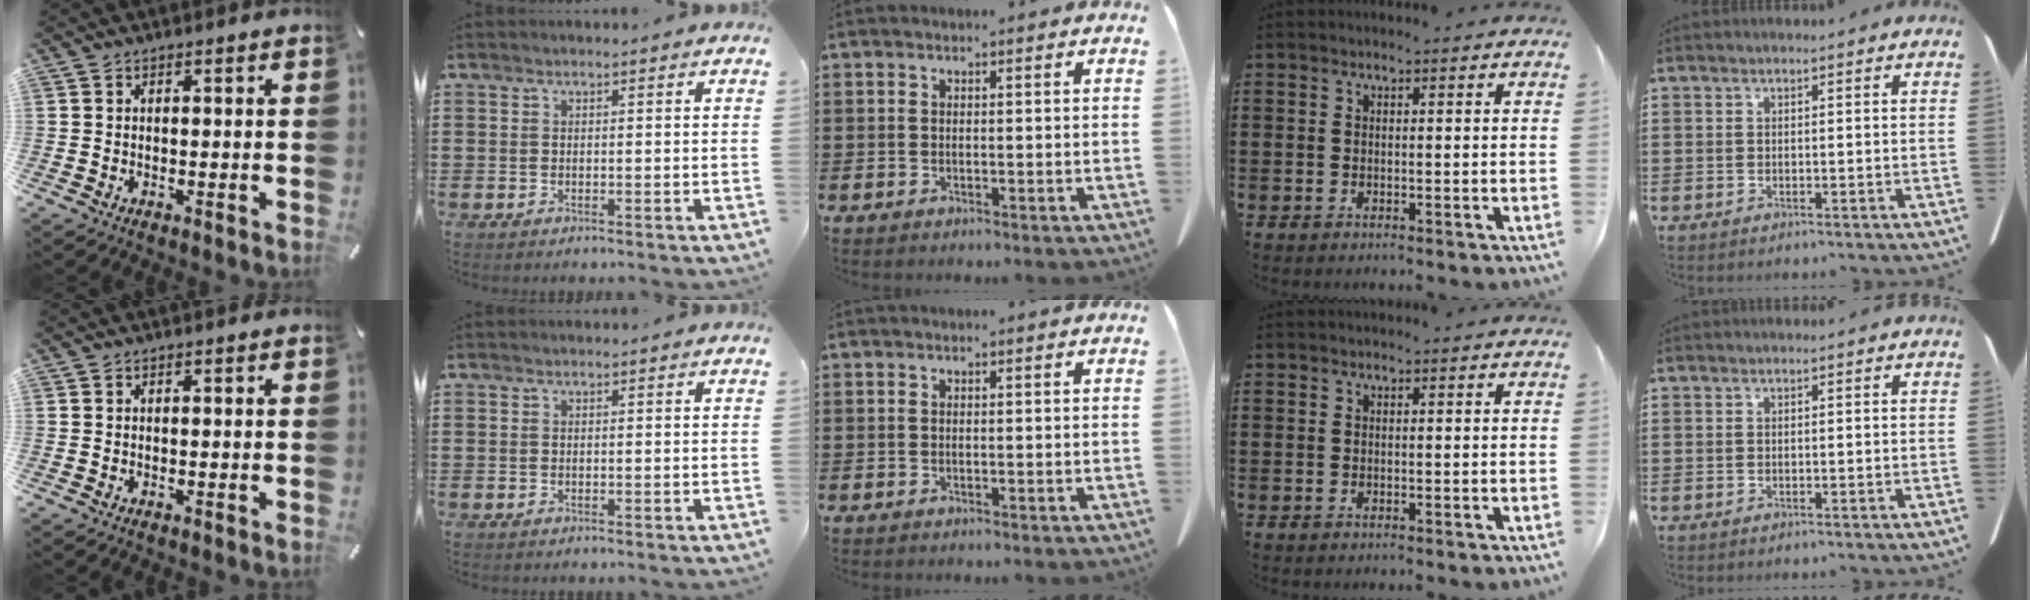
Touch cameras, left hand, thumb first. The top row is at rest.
{}